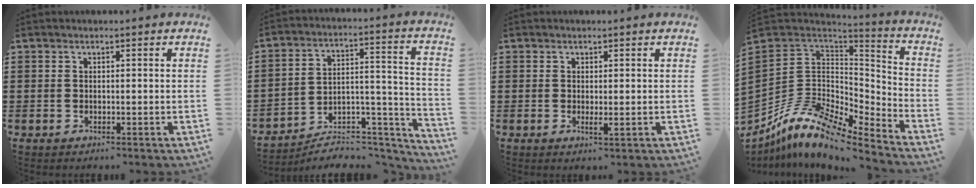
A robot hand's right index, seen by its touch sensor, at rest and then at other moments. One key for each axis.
{"total": 6.2, "fx": -5.6, "fy": 2.1, "fz": 1.8, "tx": -0.024, "ty": 0.011, "tz": -0.107}
{"total": 1.3, "fx": 0.0, "fy": 0.2, "fz": 1.3, "tx": -0.025, "ty": -0.003, "tz": 0.001}
{"total": 10.7, "fx": -7.4, "fy": 5.0, "fz": 5.9, "tx": -0.151, "ty": -0.002, "tz": -0.151}